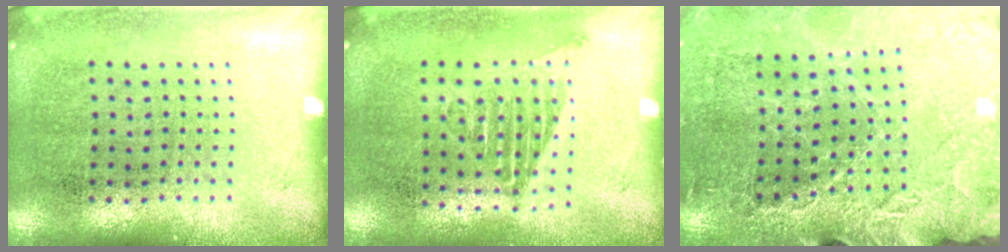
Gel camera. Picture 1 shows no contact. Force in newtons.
{"total": 1.2, "press": 1.0, "slide": 0.7}
{"total": 3.0, "press": 3.0, "slide": 0.1}